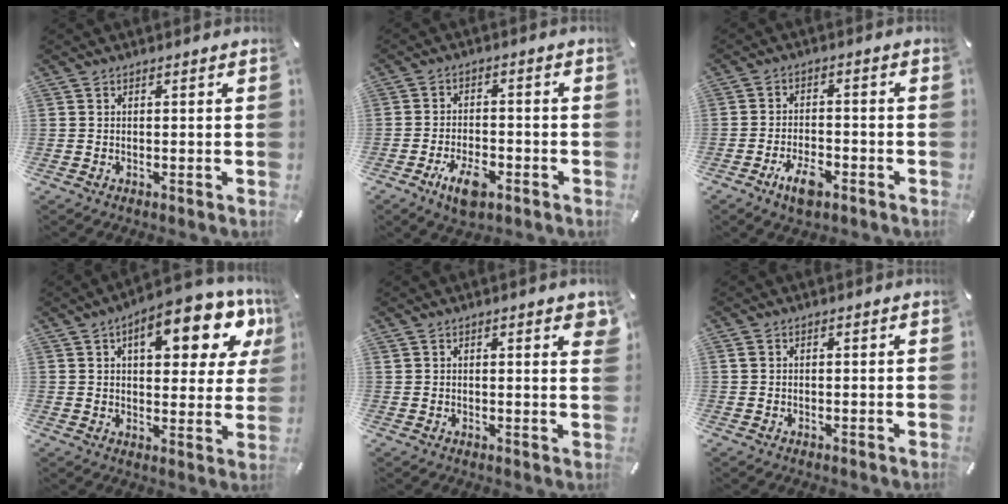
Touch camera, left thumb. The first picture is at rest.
{"total": 7.4, "force": [-4.1, 3.5, 5.0], "torque": [-0.098, 0.015, -0.071]}
{"total": 6.5, "force": [-3.9, 2.9, 4.2], "torque": [-0.089, 0.014, -0.071]}
{"total": 17.0, "force": [7.8, 7.7, 13.0], "torque": [-0.163, -0.035, 0.120]}
{"total": 2.3, "force": [1.6, 0.6, 1.6], "torque": [-0.027, -0.002, 0.027]}
{"total": 0.9, "force": [0.3, 0.8, 0.4], "torque": [-0.008, 0.004, 0.005]}